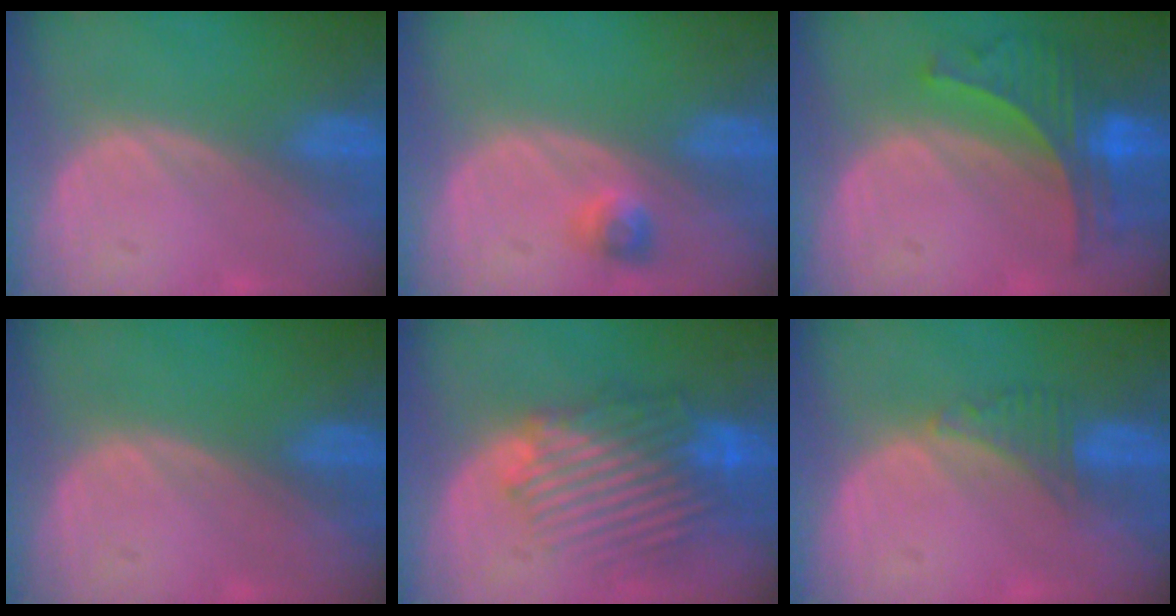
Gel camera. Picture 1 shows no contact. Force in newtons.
{"total": 2.3, "press": 2.2, "slide": 0.7}
{"total": 6.8, "press": 6.3, "slide": 2.5}
{"total": 0.0}
{"total": 10.2, "press": 9.1, "slide": 4.5}
{"total": 2.7, "press": 2.6, "slide": 0.7}